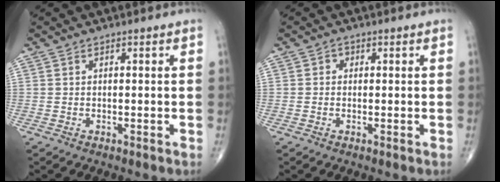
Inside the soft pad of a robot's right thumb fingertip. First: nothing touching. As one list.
[{"total": 1.0, "force": [0.1, 0.9, 0.4], "torque": [0.003, 0.004, -0.002]}]